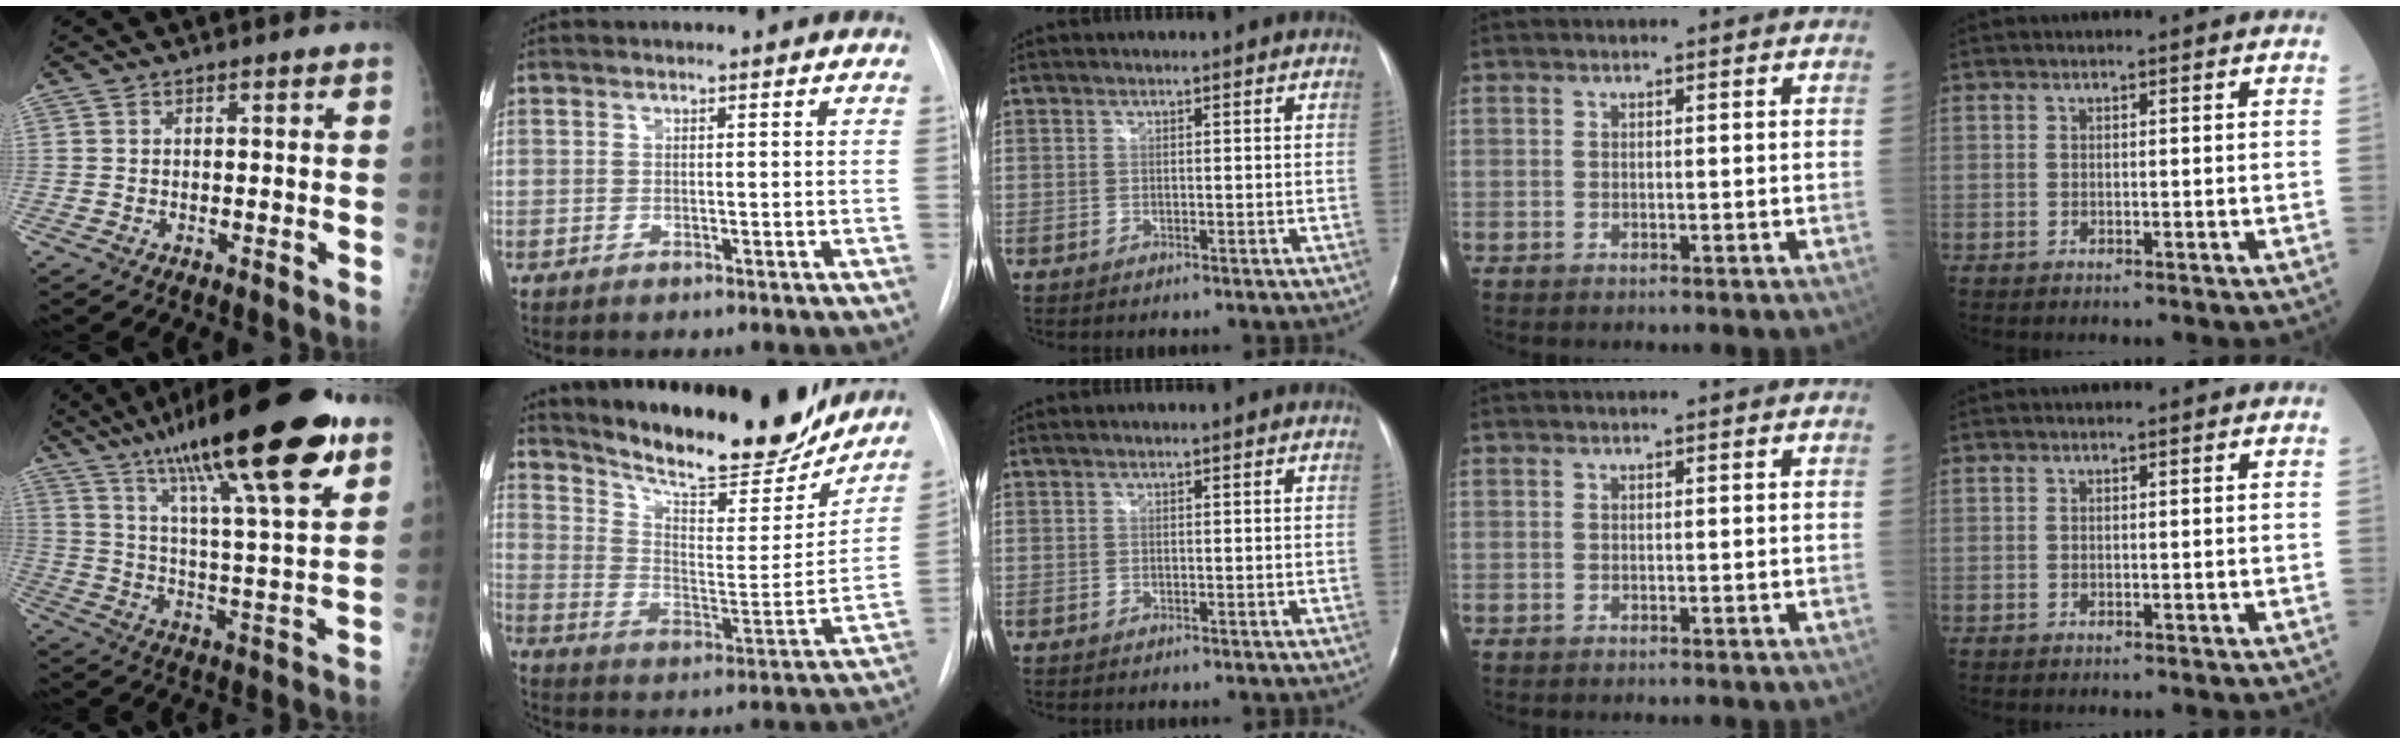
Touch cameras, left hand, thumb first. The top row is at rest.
{"thumb": {"total": 25.9, "force": [15.9, 4.6, 20.0], "torque": [-0.317, -0.039, 0.254]}, "index": {"total": 21.7, "force": [19.2, 4.2, 9.2], "torque": [-0.148, -0.041, 0.275]}}